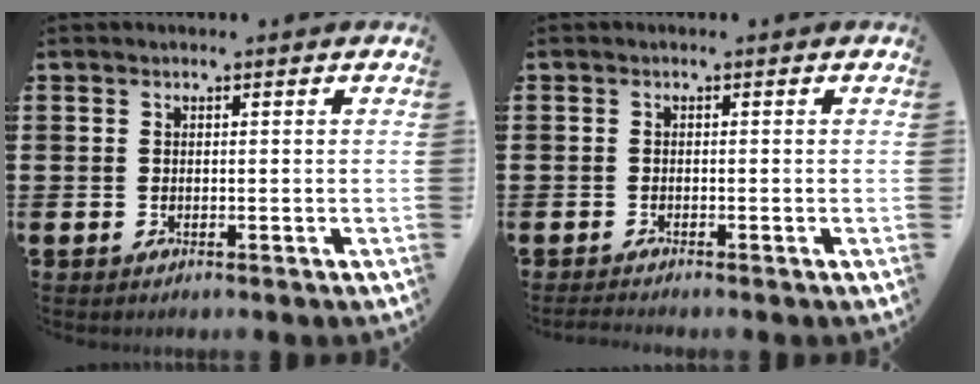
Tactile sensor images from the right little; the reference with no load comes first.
{"total": 0.7, "force": [-0.7, 0.0, 0.3], "torque": [-0.005, -0.002, -0.013]}